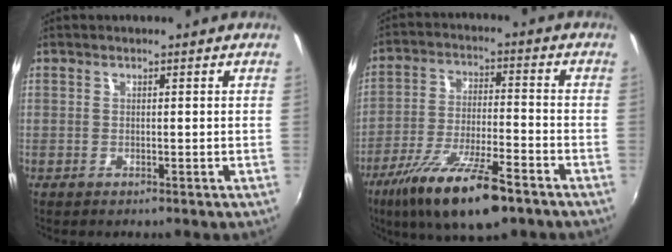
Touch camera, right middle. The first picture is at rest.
{"total": 16.0, "force": [-10.6, 4.0, 11.3], "torque": [-0.225, -0.037, -0.185]}